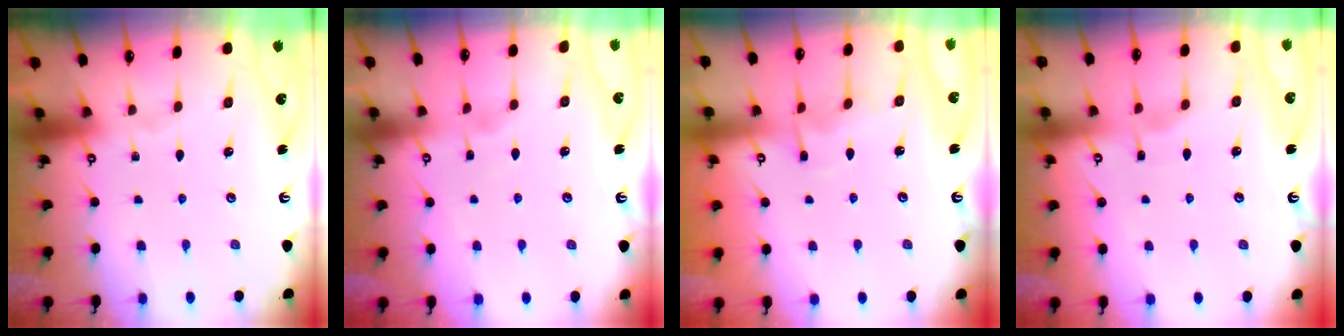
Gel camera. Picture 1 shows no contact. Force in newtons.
{"total": 2.7, "press": 2.7, "slide": 0.3}
{"total": 4.3, "press": 4.3, "slide": 0.5}
{"total": 2.8, "press": 2.8, "slide": 0.4}